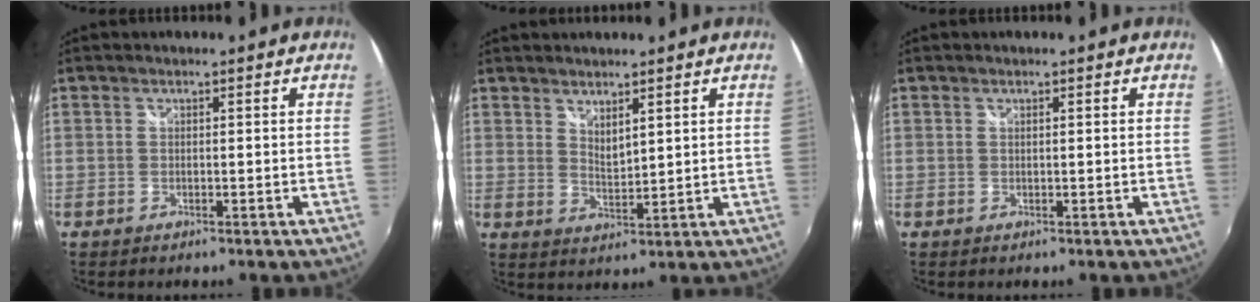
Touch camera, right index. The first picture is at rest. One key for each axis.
{"total": 3.6, "fx": 2.8, "fy": 1.1, "fz": 2.0, "tx": -0.032, "ty": -0.006, "tz": 0.049}
{"total": 0.0}